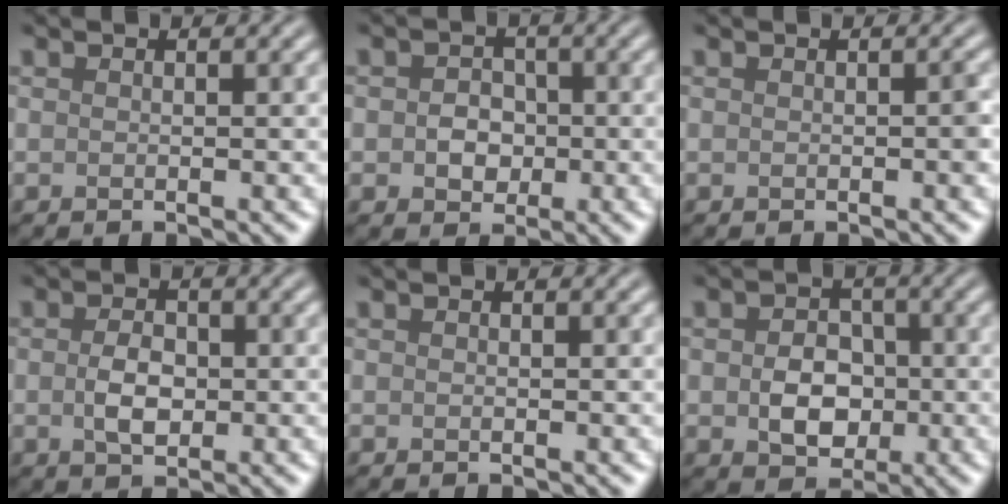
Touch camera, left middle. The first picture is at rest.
{"total": 2.7, "force": [-0.3, 2.2, 1.4], "torque": [-0.018, -0.002, -0.012]}
{"total": 0.5, "force": [-0.2, 0.0, 0.5], "torque": [-0.007, 0.004, -0.001]}
{"total": 3.0, "force": [-0.2, 1.9, 2.3], "torque": [-0.046, -0.002, -0.005]}
{"total": 0.0}
{"total": 4.3, "force": [-0.6, 3.3, 2.7], "torque": [-0.044, -0.004, -0.011]}